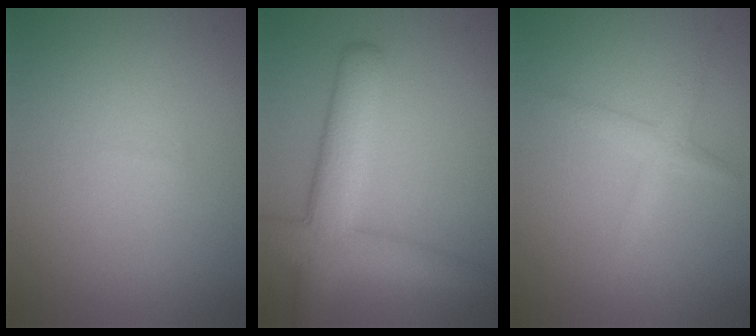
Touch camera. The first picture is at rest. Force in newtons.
{"total": 6.4, "press": 6.4, "slide": 0.4}
{"total": 1.8, "press": 1.8, "slide": 0.1}